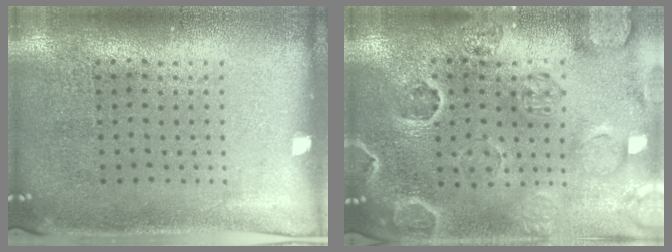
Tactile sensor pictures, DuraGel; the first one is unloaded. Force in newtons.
{"total": 2.7, "press": 2.6, "slide": 0.8}